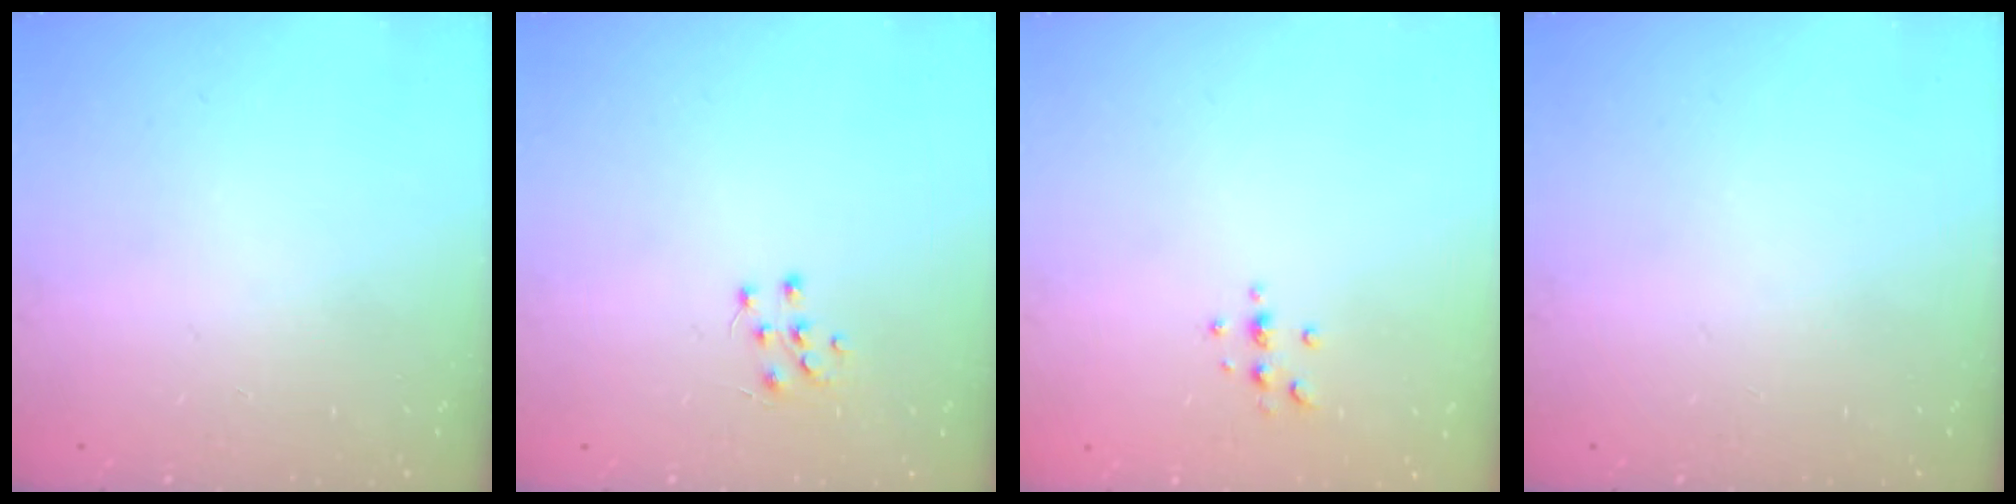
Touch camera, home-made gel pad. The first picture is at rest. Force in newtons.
{"total": 5.5, "press": 5.5, "slide": 0.6}
{"total": 2.9, "press": 2.9, "slide": 0.4}
{"total": 0.0}